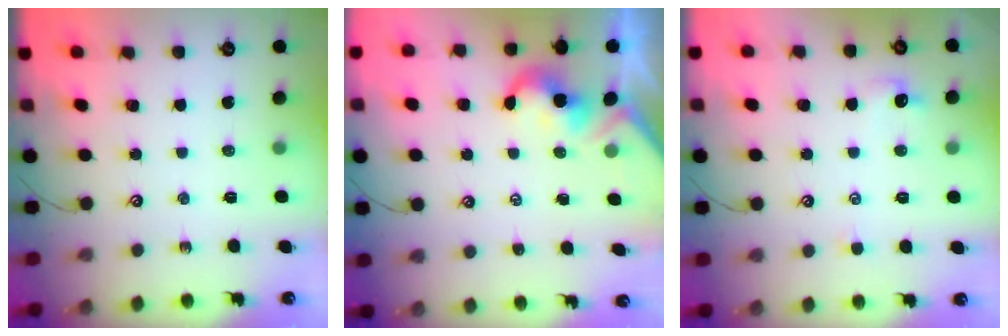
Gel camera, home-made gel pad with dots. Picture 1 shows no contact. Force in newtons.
{"total": 2.1, "press": 2.0, "slide": 0.5}
{"total": 0.8, "press": 0.4, "slide": 0.7}